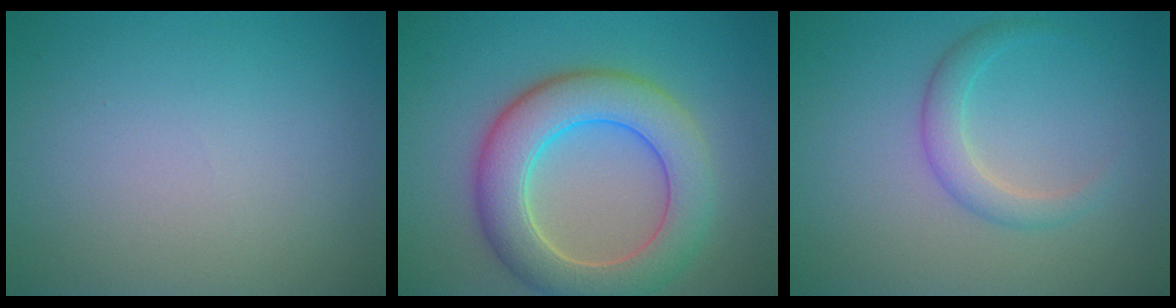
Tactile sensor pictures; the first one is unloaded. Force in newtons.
{"total": 7.8, "press": 7.8, "slide": 0.7}
{"total": 2.2, "press": 2.2, "slide": 0.1}